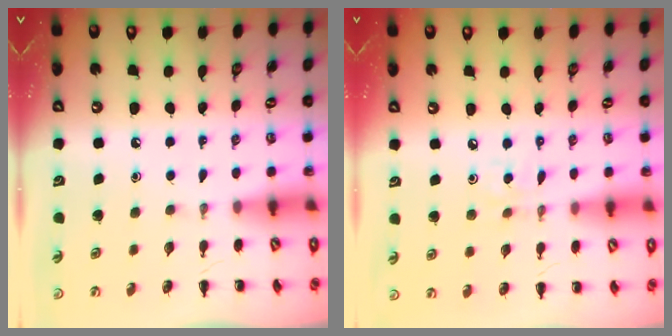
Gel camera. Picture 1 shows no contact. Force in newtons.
{"total": 2.1, "press": 2.0, "slide": 0.6}